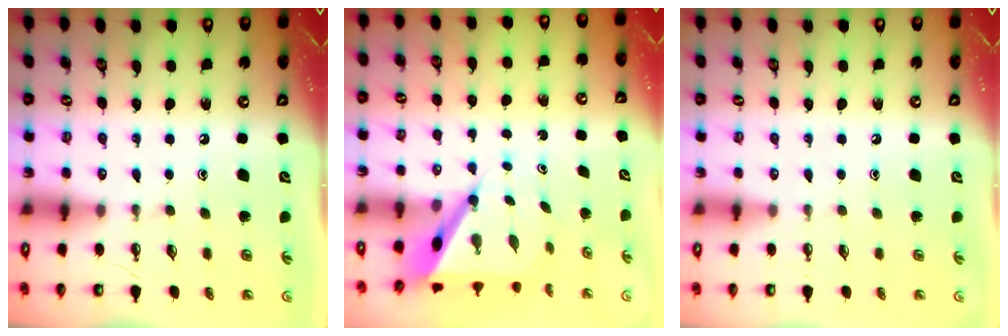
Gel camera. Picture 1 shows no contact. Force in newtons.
{"total": 6.7, "press": 6.7, "slide": 0.7}
{"total": 0.0}